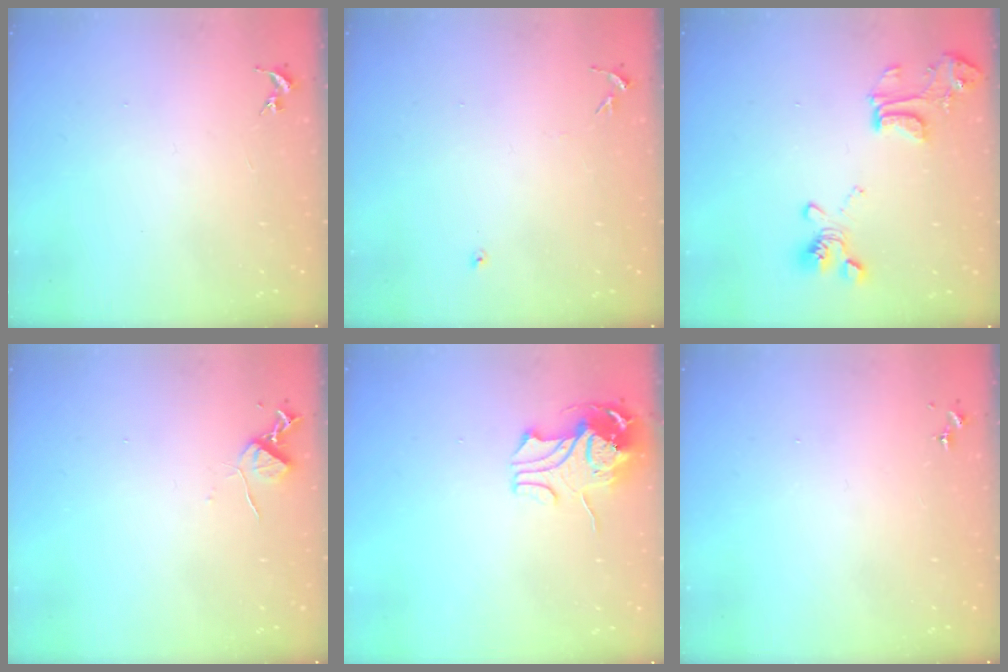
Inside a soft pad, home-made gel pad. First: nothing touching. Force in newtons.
{"total": 5.7, "press": 5.7, "slide": 0.7}
{"total": 16.0, "press": 15.9, "slide": 1.4}
{"total": 6.3, "press": 6.3, "slide": 0.9}
{"total": 10.8, "press": 10.7, "slide": 1.3}
{"total": 0.0}